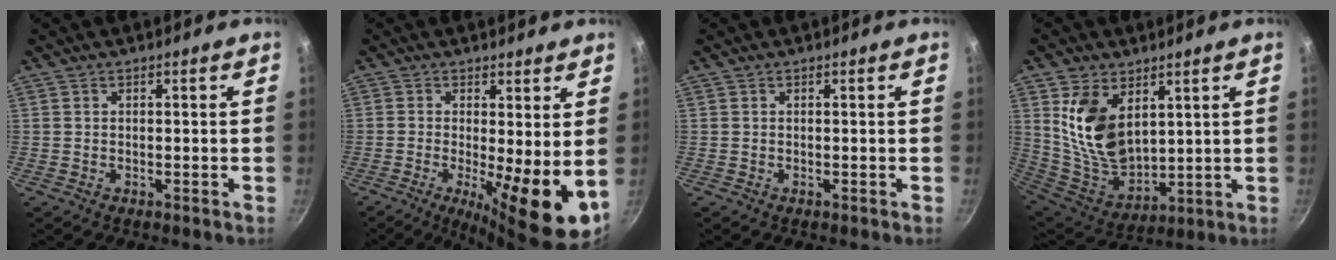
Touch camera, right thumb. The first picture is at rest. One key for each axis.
{"total": 11.8, "fx": -1.3, "fy": 3.0, "fz": 11.3, "tx": -0.160, "ty": -0.014, "tz": -0.016}
{"total": 0.0}
{"total": 14.0, "fx": 5.1, "fy": 8.5, "fz": 9.9, "tx": -0.163, "ty": -0.049, "tz": 0.115}